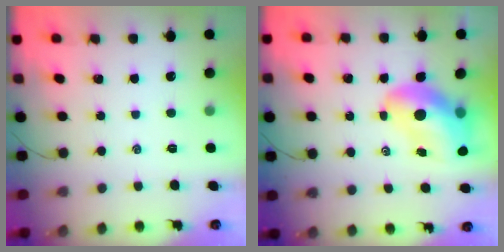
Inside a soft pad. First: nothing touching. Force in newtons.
{"total": 13.5, "press": 12.9, "slide": 4.0}